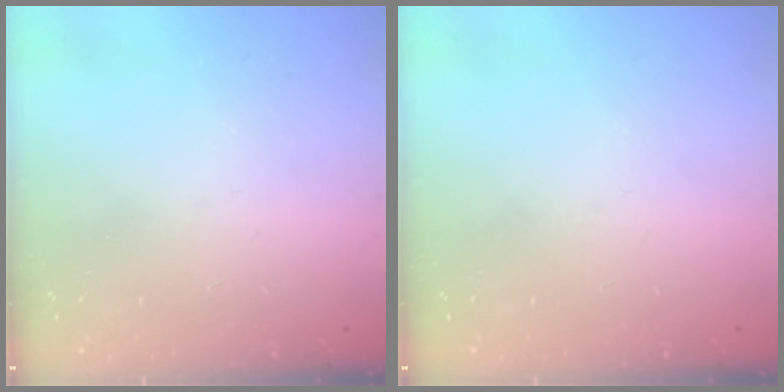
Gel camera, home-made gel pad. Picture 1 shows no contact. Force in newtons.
{"total": 0.0}